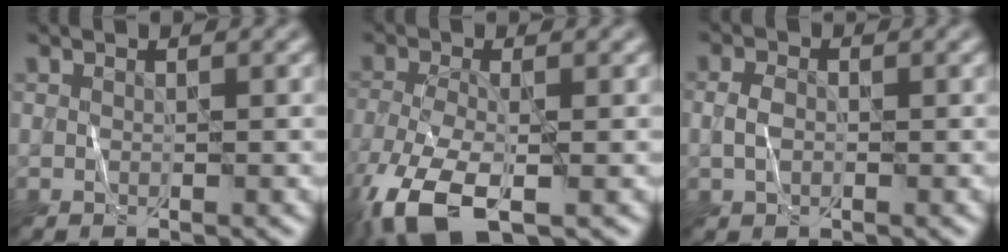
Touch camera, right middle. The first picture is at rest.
{"total": 7.7, "force": [-4.1, 3.0, 5.8], "torque": [-0.139, -0.019, -0.085]}
{"total": 1.7, "force": [0.0, 1.2, 1.2], "torque": [-0.027, 0.003, -0.003]}